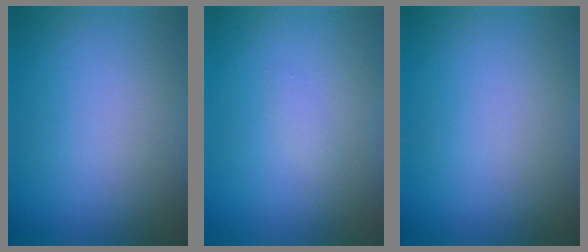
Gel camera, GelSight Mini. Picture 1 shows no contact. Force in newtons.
{"total": 0.5, "press": 0.5, "slide": 0.0}
{"total": 0.0}